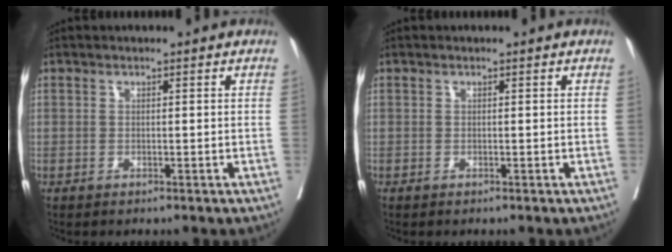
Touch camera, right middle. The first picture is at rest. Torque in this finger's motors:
{"motor_torque": [0.02, 0.16, 0.00, 0.00]}